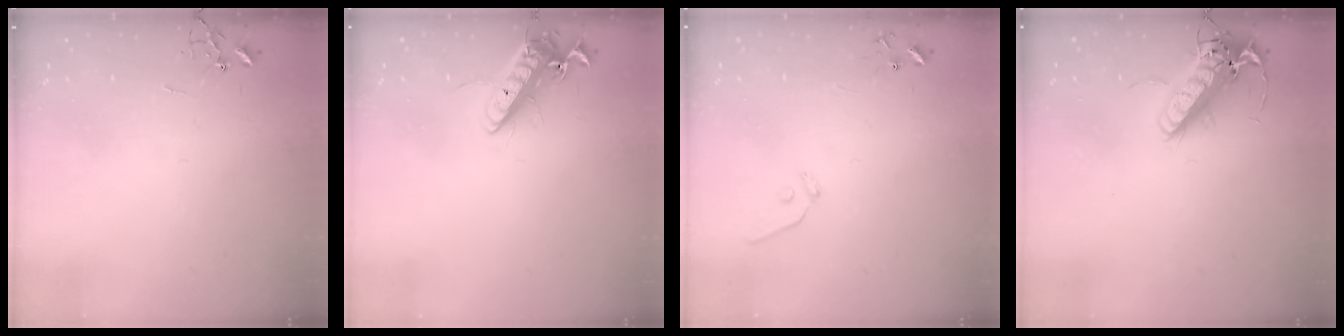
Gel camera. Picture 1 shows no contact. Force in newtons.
{"total": 14.0, "press": 13.9, "slide": 2.0}
{"total": 7.4, "press": 7.4, "slide": 0.6}
{"total": 16.2, "press": 15.9, "slide": 3.2}